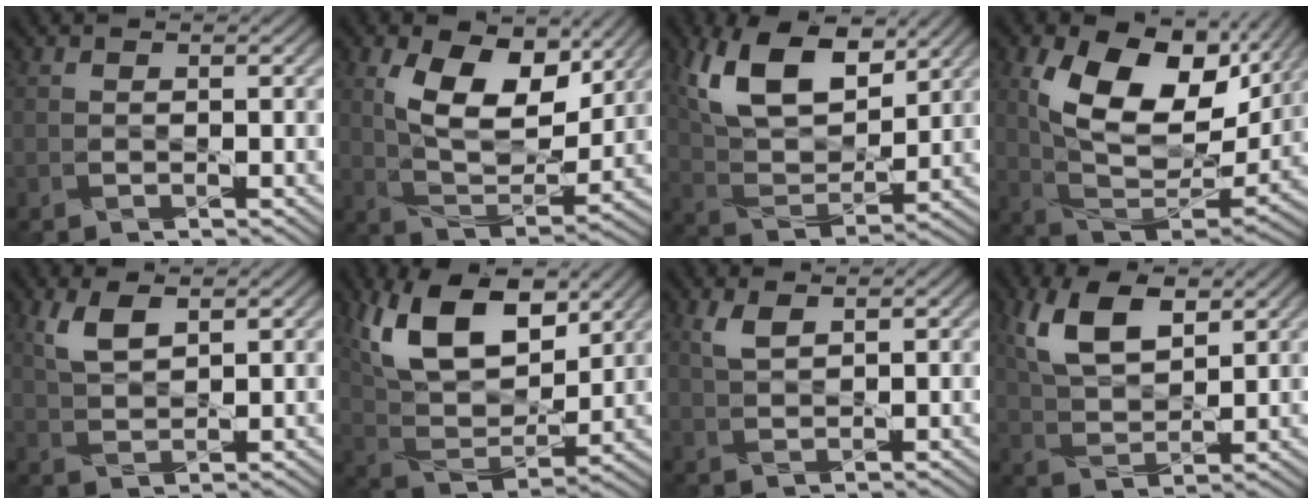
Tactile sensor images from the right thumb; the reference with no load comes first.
{"total": 10.8, "force": [4.6, 5.6, 8.0], "torque": [-0.152, -0.006, 0.082]}
{"total": 12.7, "force": [7.0, 6.1, 8.7], "torque": [-0.180, 0.011, 0.122]}
{"total": 15.0, "force": [5.2, 8.7, 11.1], "torque": [-0.209, -0.008, 0.101]}
{"total": 4.2, "force": [2.5, 1.6, 3.0], "torque": [-0.077, 0.003, 0.051]}
{"total": 14.1, "force": [7.8, 6.9, 9.5], "torque": [-0.191, 0.007, 0.125]}
{"total": 2.7, "force": [1.7, 0.9, 1.9], "torque": [-0.052, 0.005, 0.035]}
{"total": 8.3, "force": [4.2, 4.0, 6.0], "torque": [-0.140, 0.008, 0.081]}